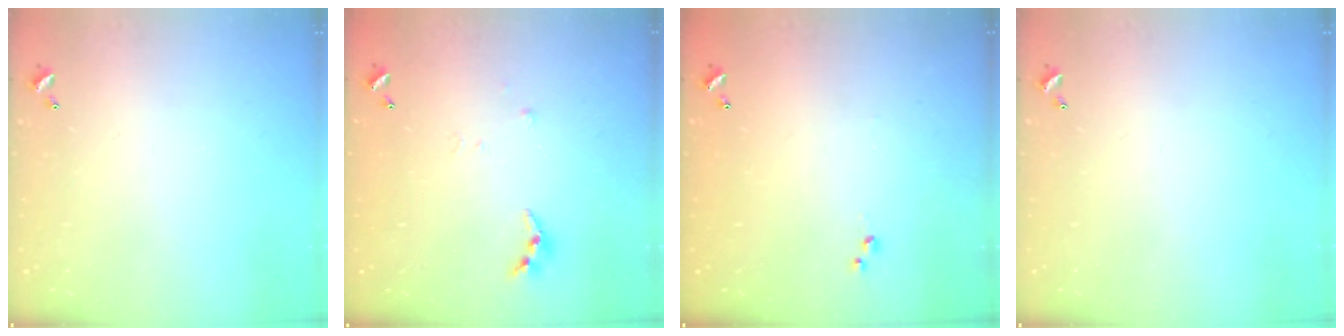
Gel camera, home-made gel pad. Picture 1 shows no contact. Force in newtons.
{"total": 3.3, "press": 3.3, "slide": 0.4}
{"total": 3.0, "press": 3.0, "slide": 0.4}
{"total": 0.0}